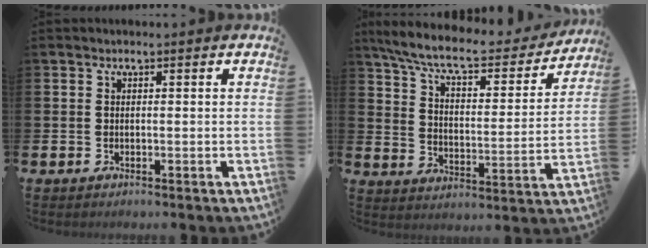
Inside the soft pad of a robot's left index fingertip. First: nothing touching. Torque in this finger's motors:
{"motor_torque": [1.02, -1.12, 0.63, 0.15]}